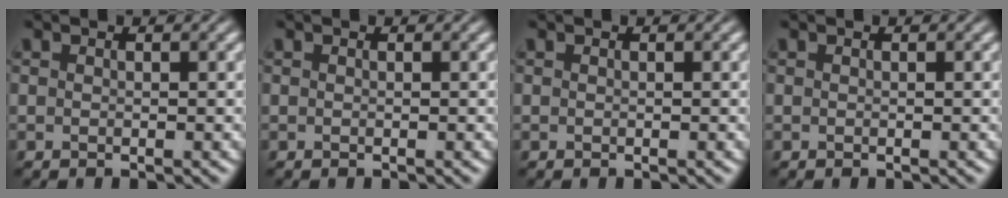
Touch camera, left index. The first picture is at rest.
{"total": 0.0}
{"total": 0.0}
{"total": 0.0}